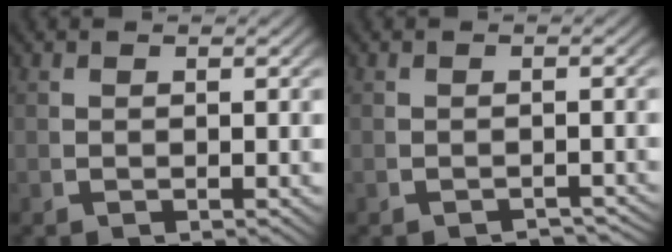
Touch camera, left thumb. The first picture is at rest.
{"total": 2.2, "force": [-2.2, 0.2, 0.3], "torque": [-0.002, -0.004, -0.031]}